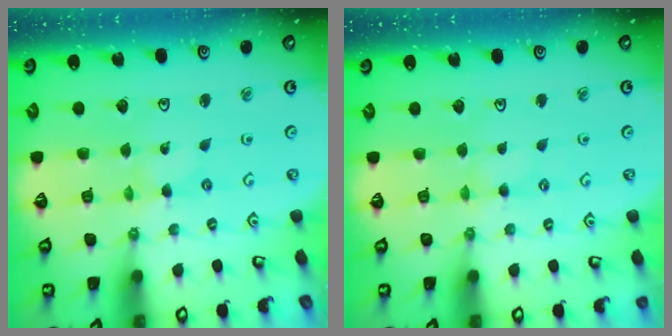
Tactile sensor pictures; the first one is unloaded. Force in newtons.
{"total": 2.5, "press": 2.4, "slide": 0.4}